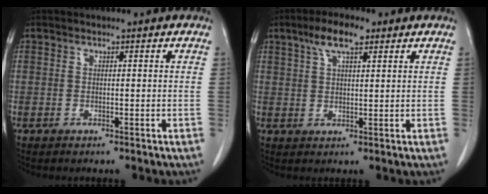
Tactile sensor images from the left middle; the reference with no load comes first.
{"total": 5.7, "force": [3.4, 1.5, 4.2], "torque": [-0.086, 0.013, 0.061]}